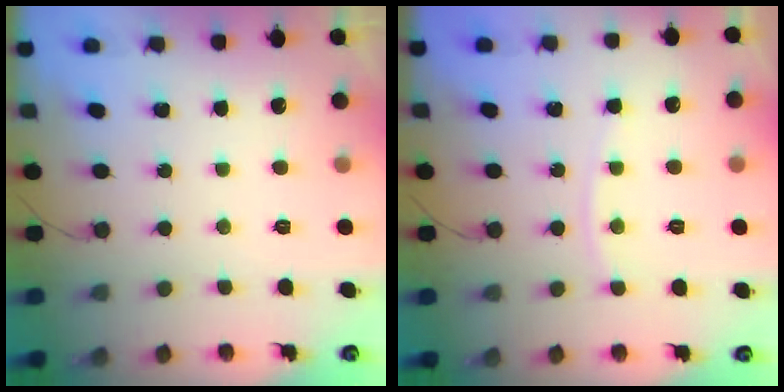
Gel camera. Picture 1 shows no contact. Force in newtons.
{"total": 4.8, "press": 4.8, "slide": 0.6}